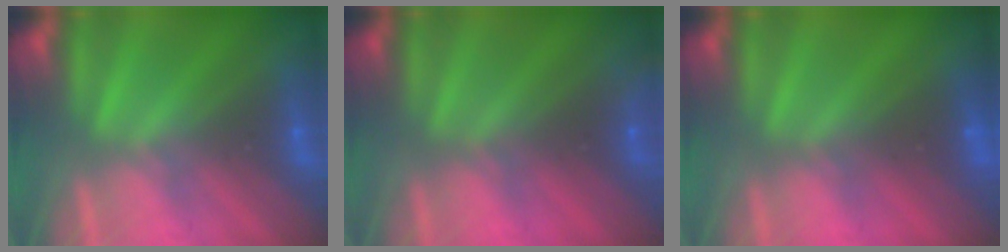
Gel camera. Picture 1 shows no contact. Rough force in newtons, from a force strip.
{"total": 2.4}
{"total": 2.4}